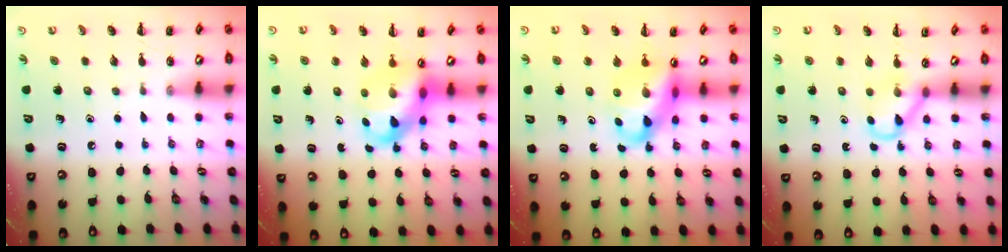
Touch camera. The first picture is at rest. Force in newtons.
{"total": 8.4, "press": 8.1, "slide": 2.4}
{"total": 11.1, "press": 10.7, "slide": 3.1}
{"total": 2.9, "press": 2.8, "slide": 0.9}